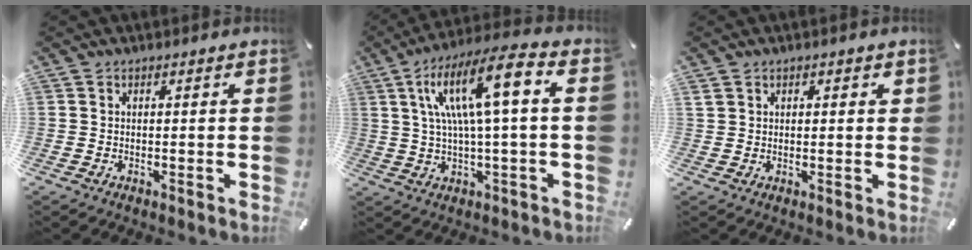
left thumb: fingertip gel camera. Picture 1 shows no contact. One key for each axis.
{"total": 15.9, "fx": 4.1, "fy": 3.9, "fz": 14.9, "tx": -0.282, "ty": 0.001, "tz": 0.062}
{"total": 2.0, "fx": 0.9, "fy": 1.6, "fz": 0.7, "tx": -0.006, "ty": -0.001, "tz": 0.015}